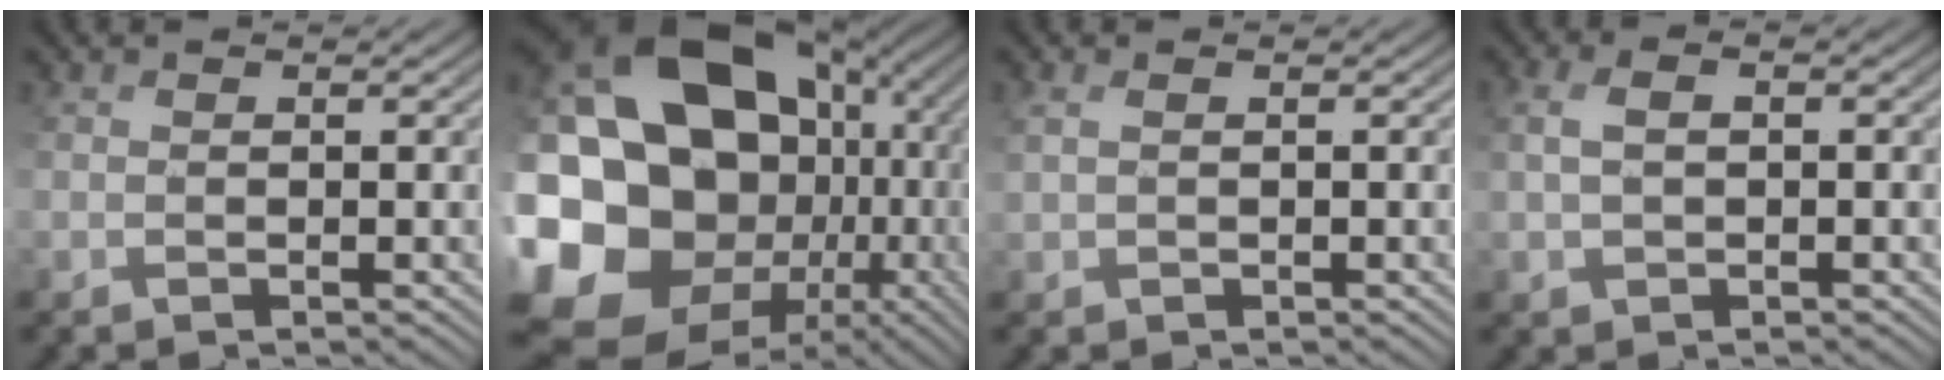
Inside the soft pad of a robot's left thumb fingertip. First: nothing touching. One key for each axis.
{"total": 24.5, "fx": -1.4, "fy": 21.5, "fz": 11.8, "tx": -0.293, "ty": -0.006, "tz": -0.016}
{"total": 0.9, "fx": 0.4, "fy": -0.6, "fz": -0.5, "tx": 0.020, "ty": 0.001, "tz": 0.012}
{"total": 1.1, "fx": 0.5, "fy": 0.3, "fz": 0.9, "tx": -0.016, "ty": 0.008, "tz": 0.012}